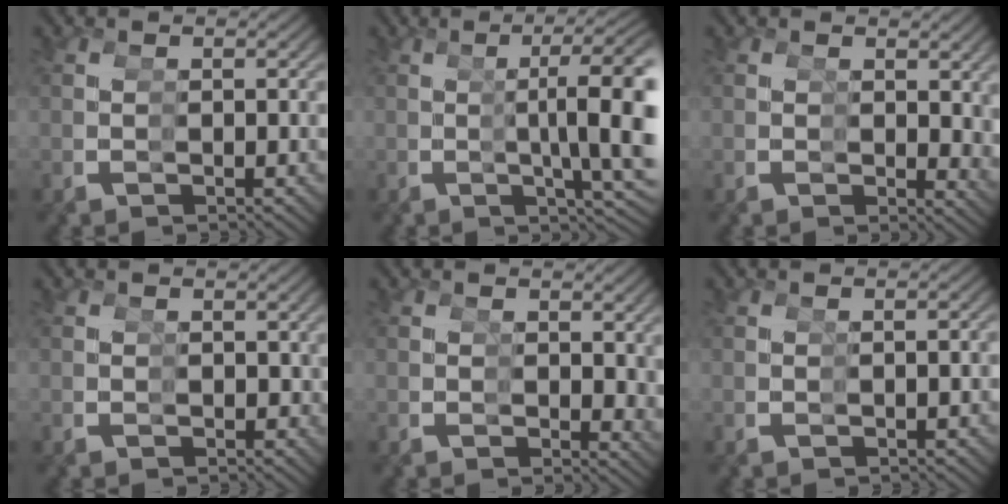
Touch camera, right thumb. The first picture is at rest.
{"total": 9.6, "force": [0.5, 2.7, 9.2], "torque": [-0.111, 0.006, 0.001]}
{"total": 1.4, "force": [1.1, 0.7, 0.7], "torque": [0.008, 0.000, 0.010]}
{"total": 1.0, "force": [0.2, 1.0, 0.1], "torque": [0.008, -0.003, 0.001]}
{"total": 1.1, "force": [0.8, 0.5, 0.6], "torque": [0.005, 0.002, 0.006]}
{"total": 0.6, "force": [-0.2, 0.1, 0.6], "torque": [-0.009, 0.002, -0.001]}